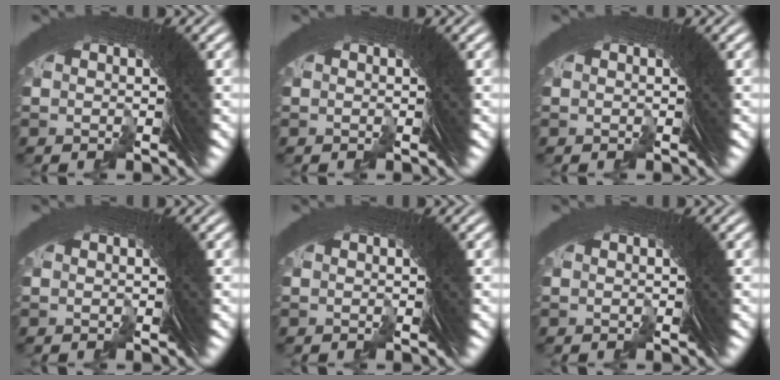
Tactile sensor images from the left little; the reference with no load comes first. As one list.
[{"total": 0.0}, {"total": 0.0}, {"total": 0.0}, {"total": 0.0}, {"total": 0.0}]